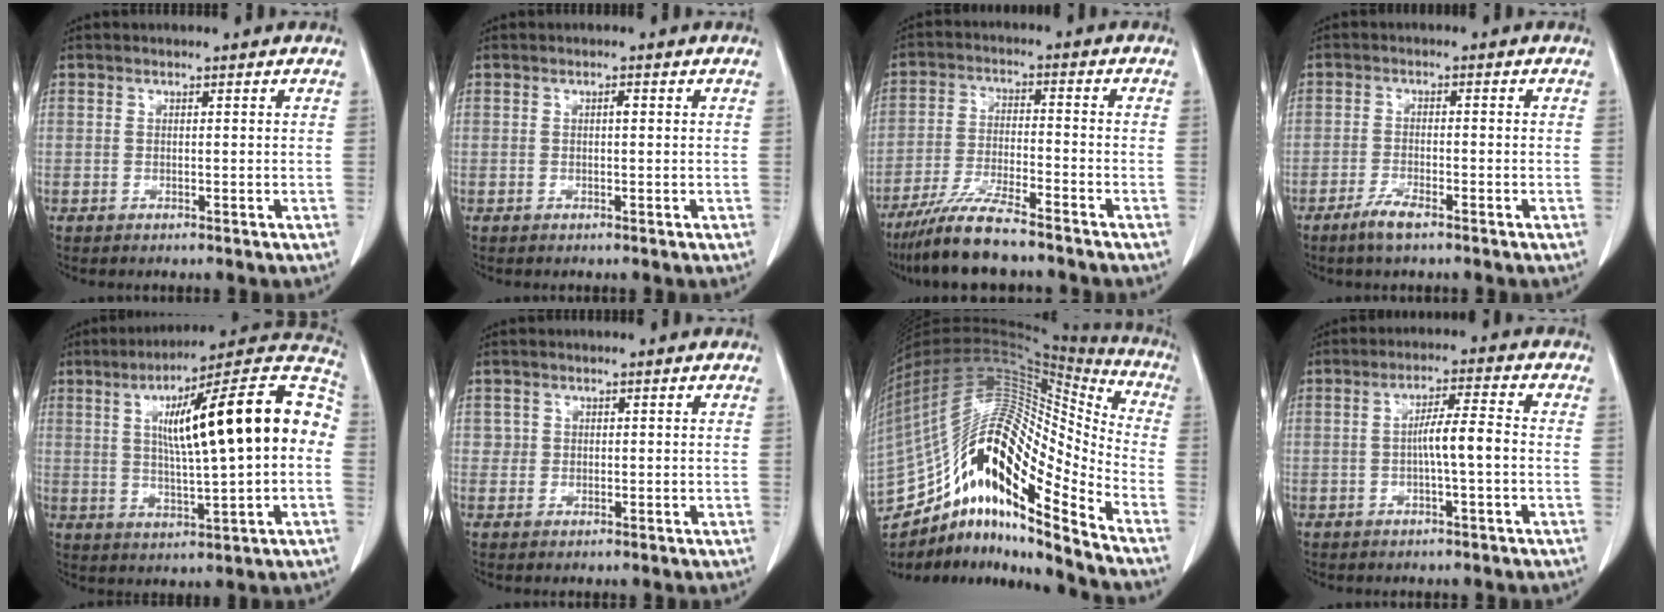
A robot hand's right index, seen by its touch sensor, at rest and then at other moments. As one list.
[{"total": 0.7, "force": [0.1, 0.2, 0.7], "torque": [-0.009, 0.002, 0.000]}, {"total": 9.4, "force": [-7.8, 0.5, 5.2], "torque": [-0.098, -0.026, -0.142]}, {"total": 3.6, "force": [-2.6, 0.5, 2.4], "torque": [-0.052, -0.003, -0.049]}, {"total": 20.7, "force": [2.6, 2.7, 20.4], "torque": [-0.301, 0.039, 0.029]}, {"total": 1.2, "force": [0.3, 1.1, 0.0], "torque": [0.012, 0.003, 0.000]}, {"total": 28.3, "force": [-16.0, 6.9, 22.2], "torque": [-0.429, 0.025, -0.281]}, {"total": 5.2, "force": [-0.8, 0.2, 5.1], "torque": [-0.088, 0.011, -0.013]}]